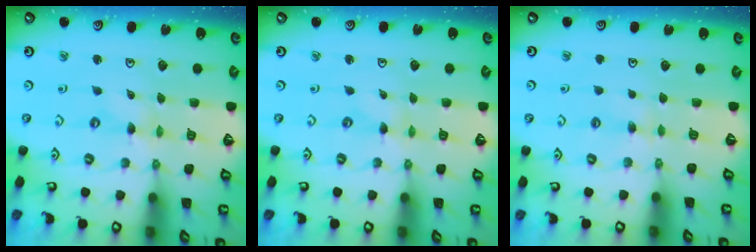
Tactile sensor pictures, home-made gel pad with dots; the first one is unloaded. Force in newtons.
{"total": 0.0}
{"total": 2.8, "press": 2.8, "slide": 0.4}